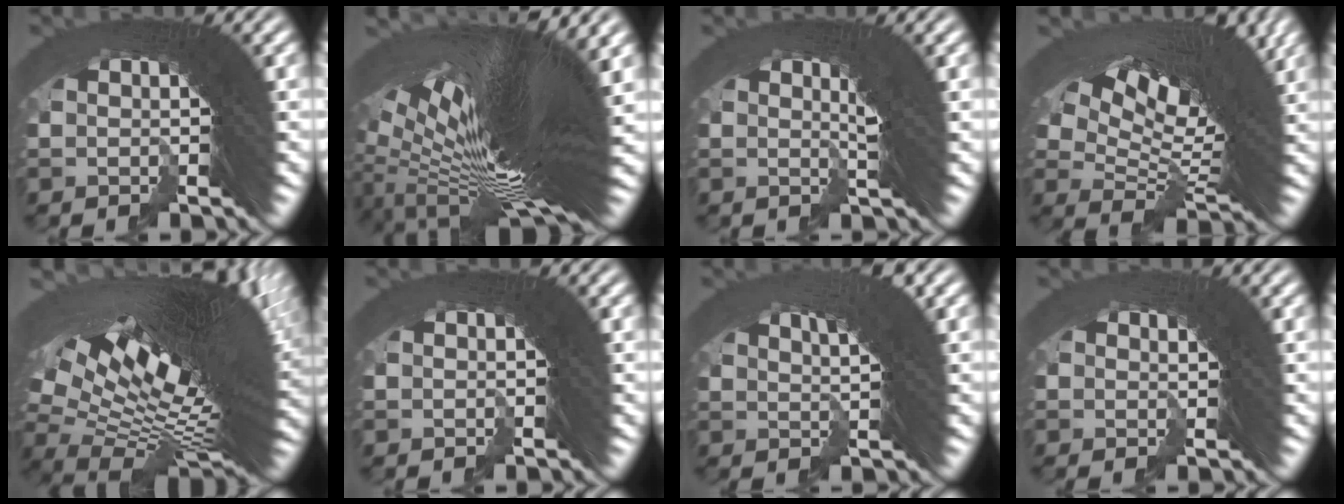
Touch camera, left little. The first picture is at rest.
{"total": 22.1, "force": [0.0, 6.9, 21.0], "torque": [-0.347, -0.013, 0.019]}
{"total": 2.7, "force": [1.5, 0.0, 2.3], "torque": [-0.022, 0.014, 0.018]}
{"total": 11.4, "force": [4.6, 4.5, 9.3], "torque": [-0.147, -0.004, 0.080]}
{"total": 19.0, "force": [2.4, 8.9, 16.6], "torque": [-0.258, -0.015, 0.048]}
{"total": 0.0}
{"total": 6.1, "force": [3.2, 0.8, 5.1], "torque": [-0.063, 0.039, 0.041]}
{"total": 0.8, "force": [0.2, -0.4, 0.7], "torque": [0.001, 0.002, 0.002]}